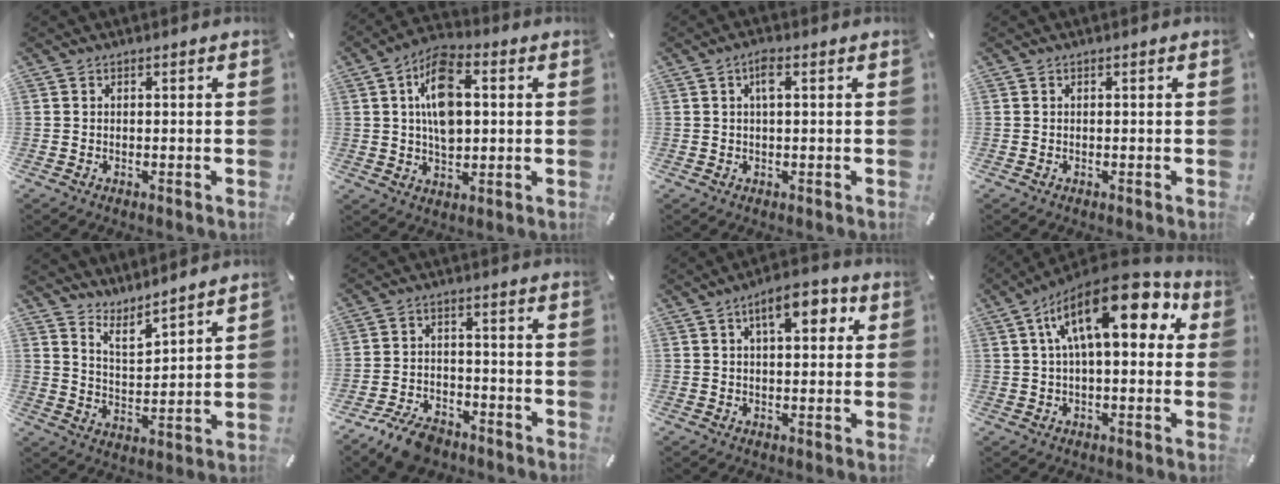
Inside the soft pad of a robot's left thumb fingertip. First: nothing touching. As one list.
[{"total": 11.5, "force": [1.8, 7.1, 8.8], "torque": [-0.157, 0.007, 0.032]}, {"total": 3.1, "force": [0.7, 0.8, 2.9], "torque": [-0.059, 0.007, 0.010]}, {"total": 0.0}, {"total": 6.5, "force": [6.2, 0.8, 1.6], "torque": [-0.036, -0.051, 0.112]}, {"total": 8.2, "force": [-6.2, 4.1, 3.4], "torque": [-0.059, 0.037, -0.115]}, {"total": 8.6, "force": [3.4, 3.8, 6.9], "torque": [-0.100, -0.004, 0.051]}, {"total": 19.8, "force": [6.7, 8.8, 16.4], "torque": [-0.271, -0.026, 0.104]}]